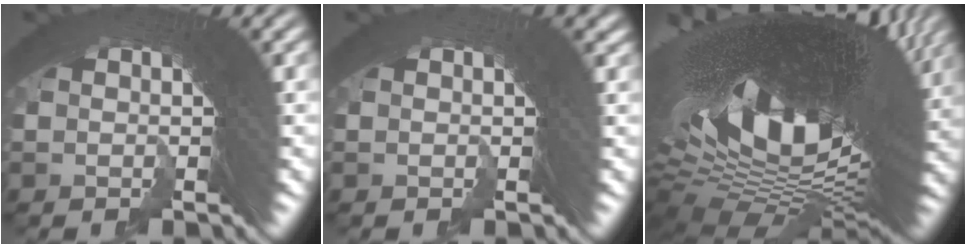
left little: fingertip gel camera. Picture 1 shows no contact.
{"total": 1.8, "force": [0.6, 0.9, 1.4], "torque": [-0.011, 0.006, 0.001]}
{"total": 30.7, "force": [2.1, 12.2, 28.1], "torque": [-0.438, -0.033, 0.058]}